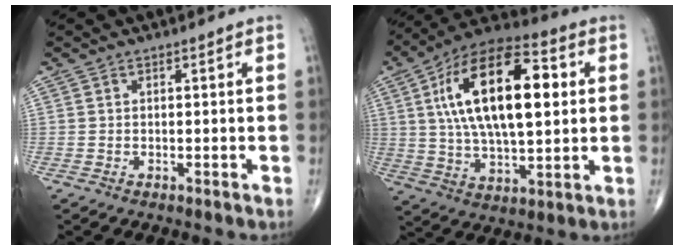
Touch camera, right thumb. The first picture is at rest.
{"total": 23.3, "force": [4.7, 10.6, 20.2], "torque": [-0.343, 0.008, 0.071]}